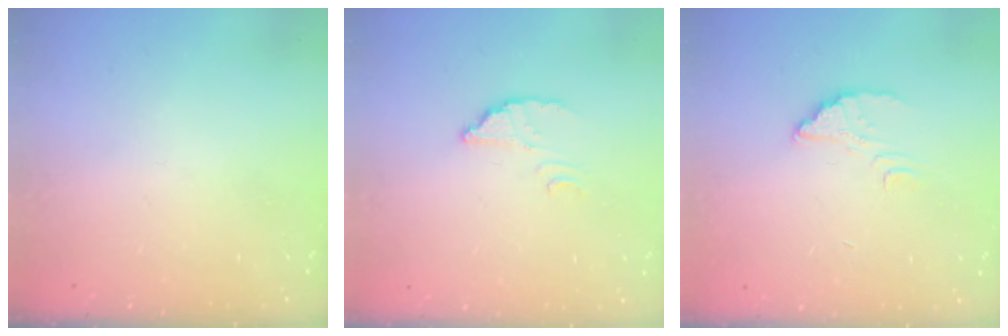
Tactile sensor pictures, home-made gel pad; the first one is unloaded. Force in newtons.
{"total": 2.4, "press": 2.4, "slide": 0.3}
{"total": 2.4, "press": 2.4, "slide": 0.1}